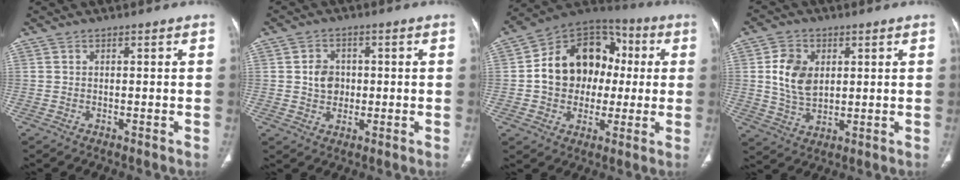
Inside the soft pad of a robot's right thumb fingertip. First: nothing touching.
{"total": 5.0, "force": [0.2, 4.3, 2.6], "torque": [-0.023, 0.003, 0.001]}
{"total": 18.4, "force": [0.9, 14.7, 11.1], "torque": [-0.134, 0.035, 0.013]}
{"total": 8.8, "force": [1.8, 6.3, 5.9], "torque": [-0.094, -0.010, 0.038]}